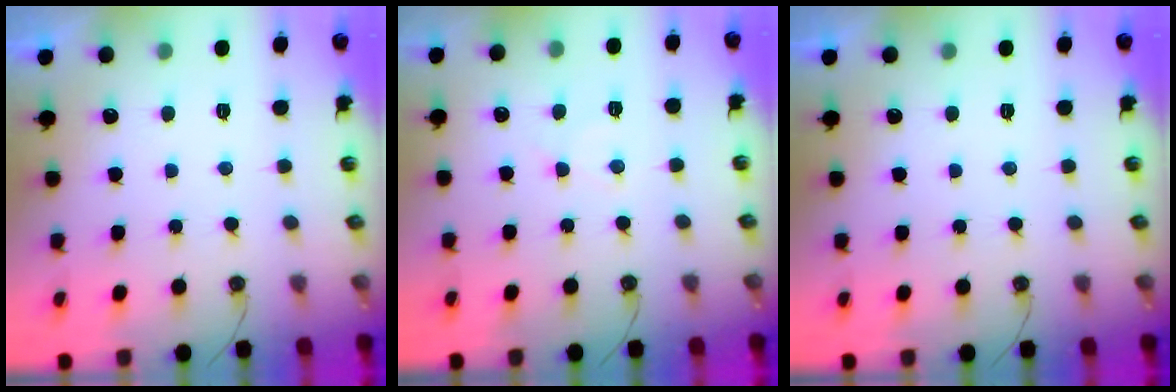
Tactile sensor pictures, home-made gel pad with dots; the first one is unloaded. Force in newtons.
{"total": 6.1, "press": 6.0, "slide": 0.8}
{"total": 0.0}